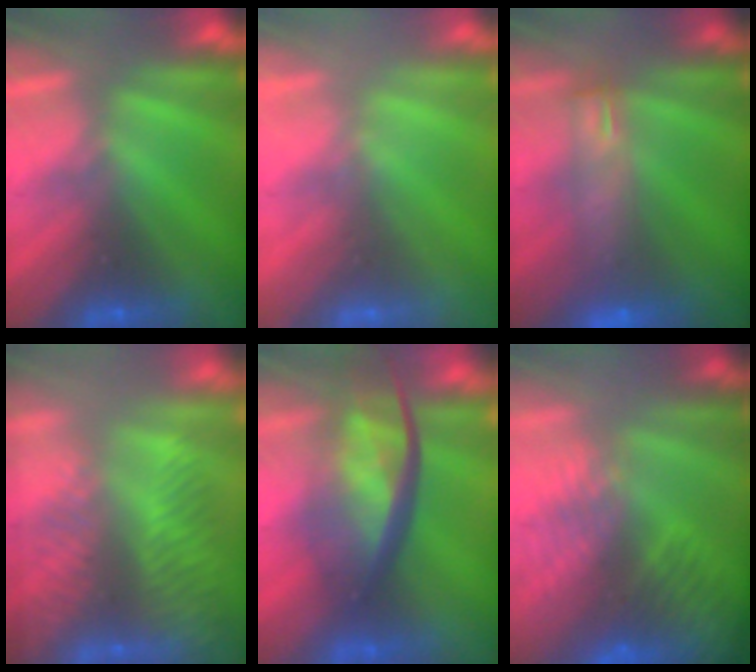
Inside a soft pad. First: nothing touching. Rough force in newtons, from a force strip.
{"total": 2.2}
{"total": 8.7}
{"total": 8.6}
{"total": 10.2}
{"total": 6.6}